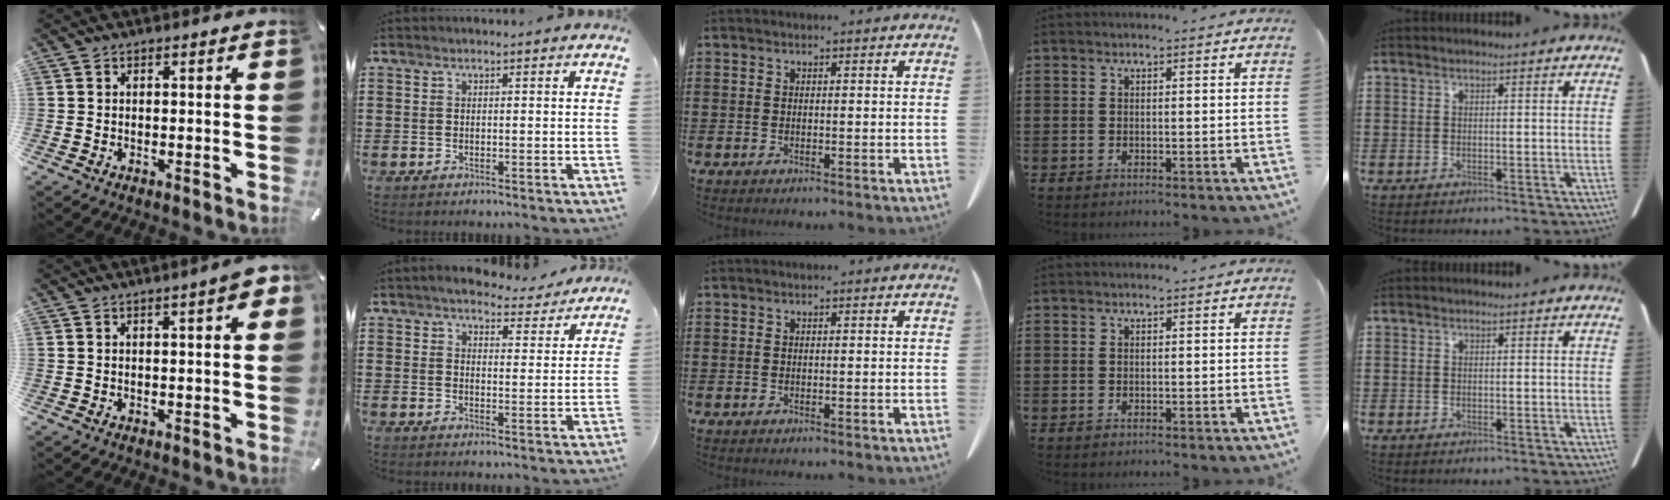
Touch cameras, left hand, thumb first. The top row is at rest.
{"thumb": {"total": 4.7, "force": [1.6, 1.1, 4.2], "torque": [-0.064, 0.001, 0.025]}, "index": {"total": 5.1, "force": [4.8, 0.8, 1.2], "torque": [-0.035, -0.022, 0.086]}}